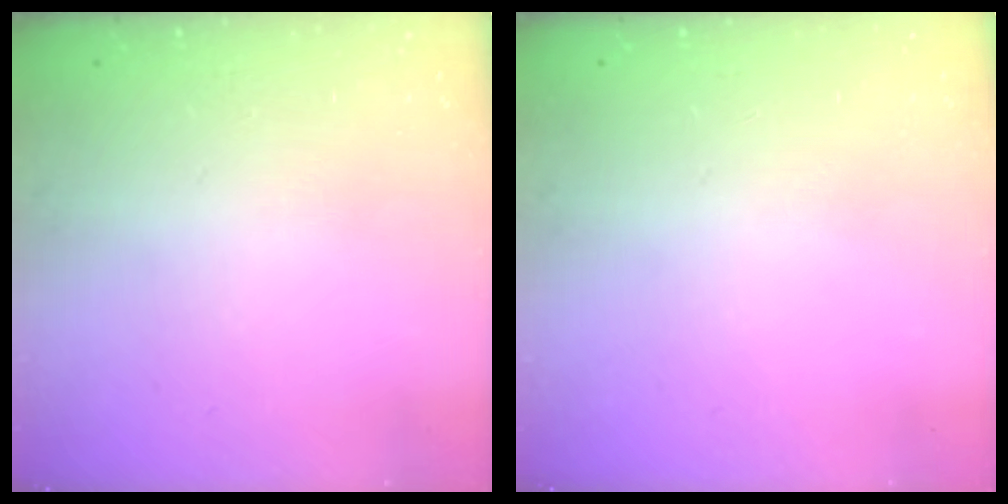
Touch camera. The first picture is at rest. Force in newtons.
{"total": 0.0}